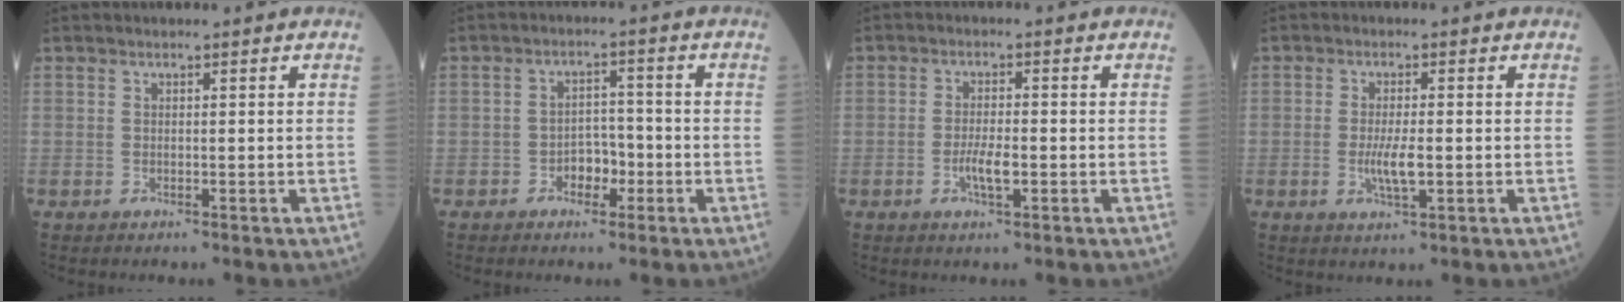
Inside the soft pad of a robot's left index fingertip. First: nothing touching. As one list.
[{"total": 3.7, "force": [-1.7, 2.3, 2.3], "torque": [-0.033, 0.010, -0.032]}, {"total": 3.4, "force": [-1.1, 0.8, 3.1], "torque": [-0.065, 0.000, -0.019]}, {"total": 3.8, "force": [-0.7, 0.7, 3.7], "torque": [-0.079, -0.006, -0.010]}]